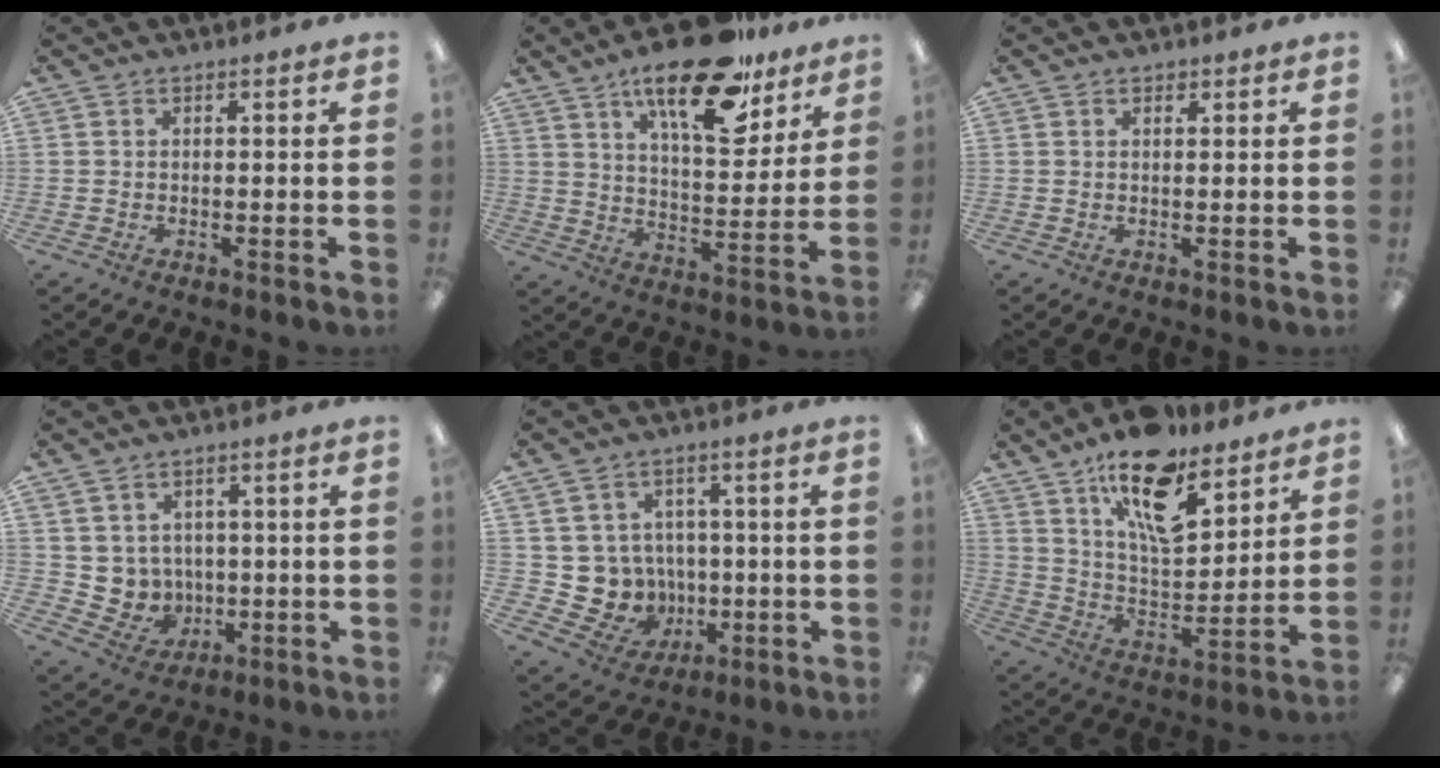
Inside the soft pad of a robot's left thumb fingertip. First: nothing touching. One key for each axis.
{"total": 19.9, "fx": 14.0, "fy": 7.3, "fz": 12.2, "tx": -0.185, "ty": -0.076, "tz": 0.229}
{"total": 0.9, "fx": 0.7, "fy": 0.4, "fz": 0.3, "tx": 0.001, "ty": -0.003, "tz": 0.012}
{"total": 5.7, "fx": 2.7, "fy": 5.0, "fz": -0.4, "tx": -0.017, "ty": -0.017, "tz": 0.059}
{"total": 8.2, "fx": 0.8, "fy": 8.1, "fz": 0.9, "tx": -0.043, "ty": -0.011, "tz": 0.031}
{"total": 17.6, "fx": 12.1, "fy": 7.1, "fz": 10.7, "tx": -0.182, "ty": -0.065, "tz": 0.207}